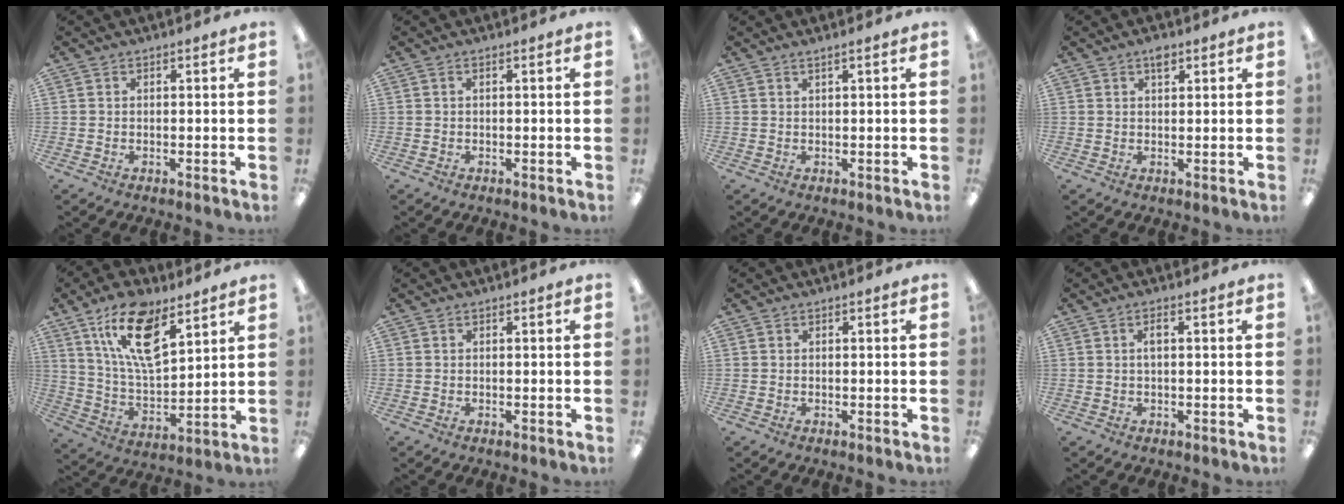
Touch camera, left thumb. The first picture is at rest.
{"total": 0.0}
{"total": 1.2, "force": [0.7, 0.0, 0.9], "torque": [-0.017, -0.001, 0.013]}
{"total": 2.3, "force": [1.4, 1.1, 1.5], "torque": [-0.016, -0.004, 0.021]}
{"total": 16.5, "force": [10.2, 6.8, 11.0], "torque": [-0.201, -0.034, 0.178]}
{"total": 0.0}
{"total": 0.0}
{"total": 2.2, "force": [0.4, 0.6, 2.1], "torque": [-0.044, 0.004, 0.005]}